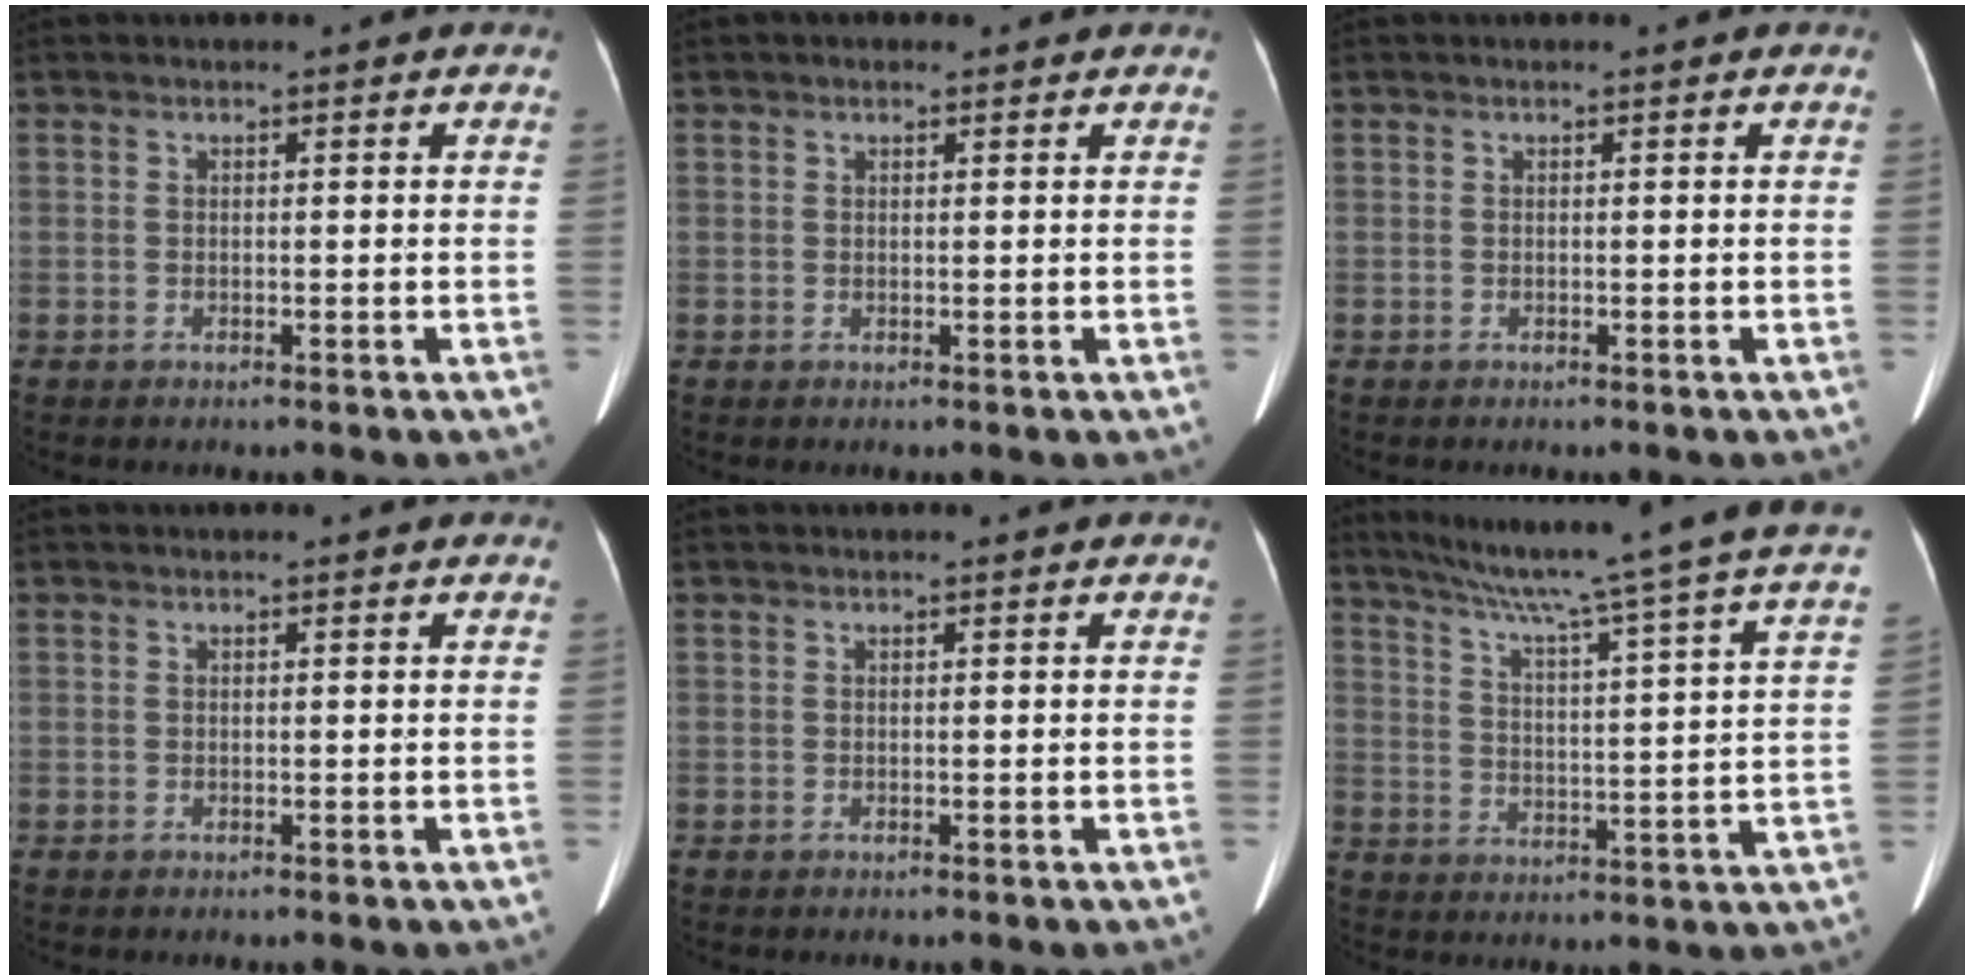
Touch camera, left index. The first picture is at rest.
{"total": 1.0, "force": [0.7, 0.7, 0.4], "torque": [-0.011, 0.011, 0.006]}
{"total": 0.0}
{"total": 0.0}
{"total": 0.0}
{"total": 26.3, "force": [22.2, -1.5, 14.1], "torque": [-0.228, -0.042, 0.292]}